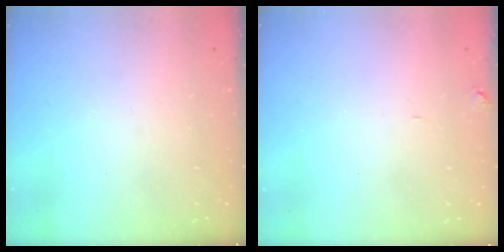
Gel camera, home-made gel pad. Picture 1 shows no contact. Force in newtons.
{"total": 1.3, "press": 1.2, "slide": 0.5}